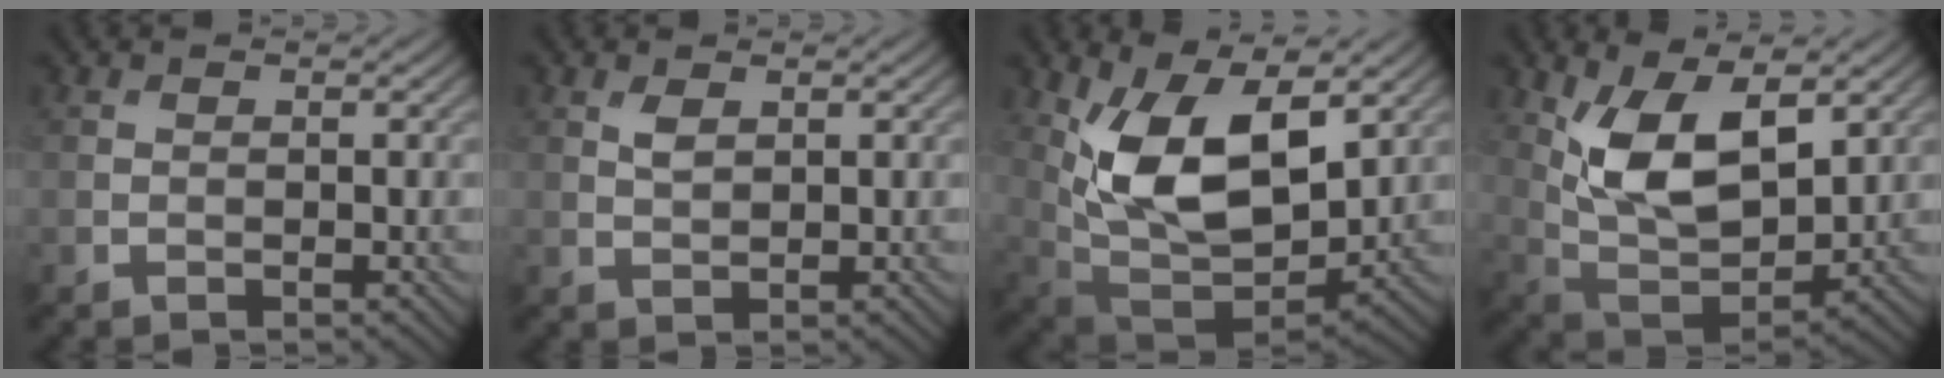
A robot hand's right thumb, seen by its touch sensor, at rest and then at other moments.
{"total": 1.5, "force": [0.8, 0.7, 1.1], "torque": [-0.027, -0.001, 0.019]}
{"total": 13.6, "force": [4.3, 7.0, 10.8], "torque": [-0.209, -0.011, 0.082]}
{"total": 11.3, "force": [4.3, 5.7, 8.7], "torque": [-0.188, -0.011, 0.086]}